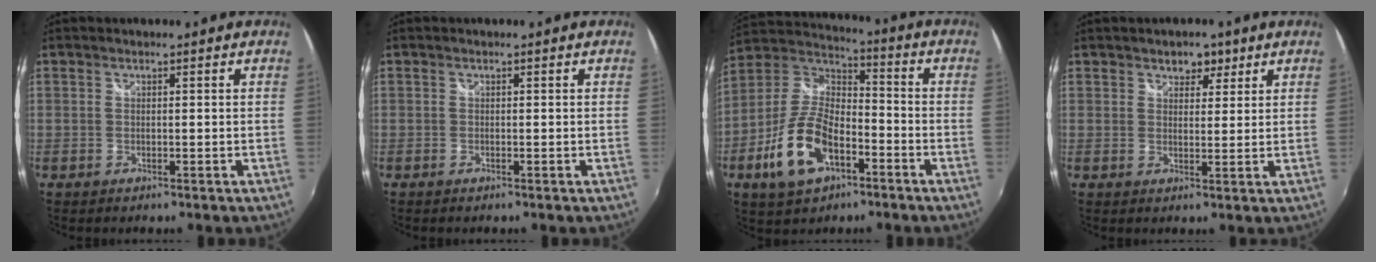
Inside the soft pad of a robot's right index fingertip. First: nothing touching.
{"total": 0.0}
{"total": 15.8, "force": [-6.6, 8.5, 11.5], "torque": [-0.247, 0.003, -0.117]}
{"total": 3.6, "force": [2.2, 2.5, 1.3], "torque": [-0.008, 0.003, 0.033]}